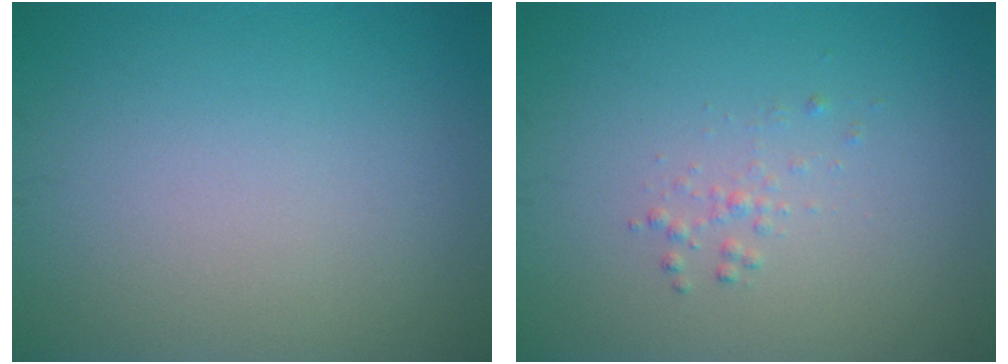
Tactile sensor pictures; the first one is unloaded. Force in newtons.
{"total": 0.9, "press": 0.9, "slide": 0.0}